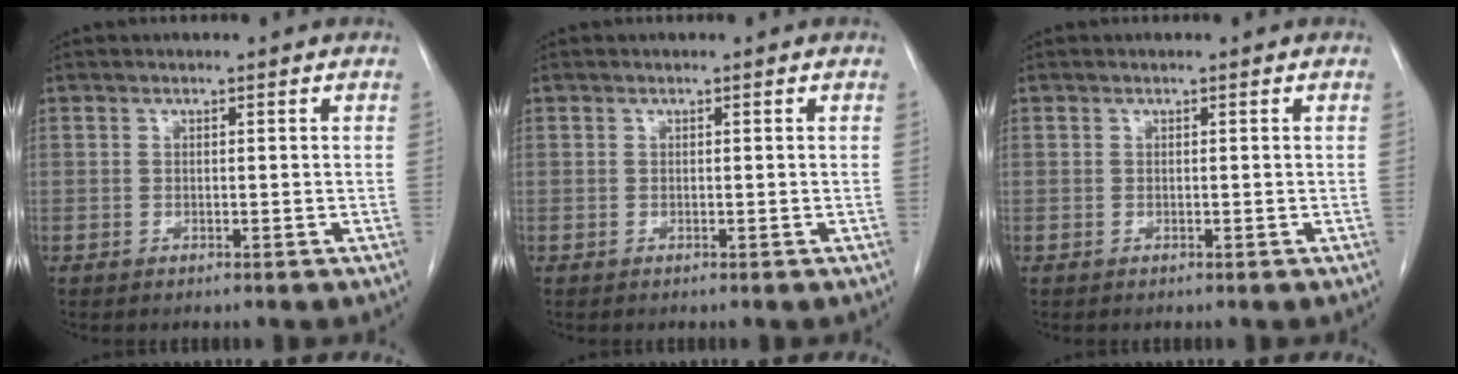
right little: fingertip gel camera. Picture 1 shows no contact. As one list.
[{"total": 0.0}, {"total": 0.0}]